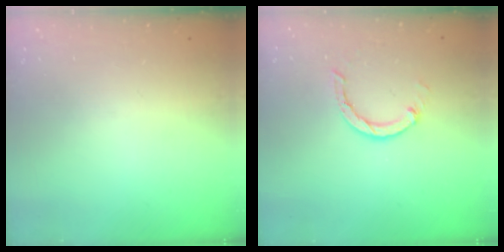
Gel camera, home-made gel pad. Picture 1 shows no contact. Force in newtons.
{"total": 4.4, "press": 4.3, "slide": 0.5}